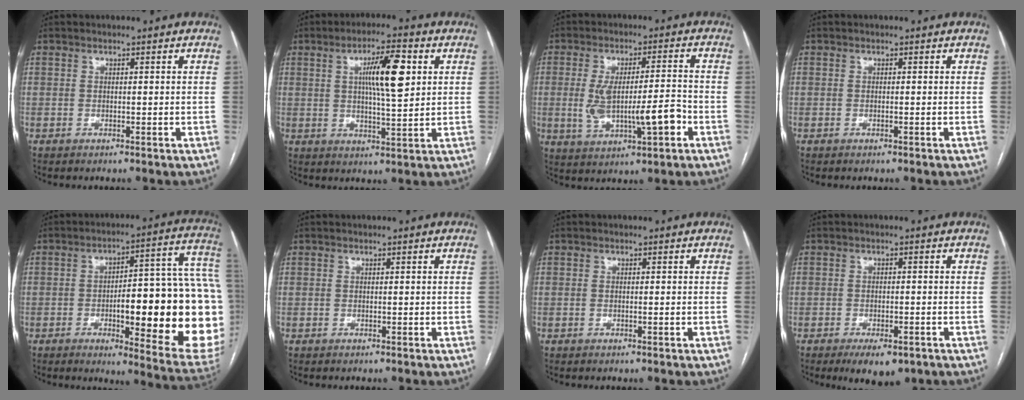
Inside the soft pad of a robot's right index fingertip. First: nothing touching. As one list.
[{"total": 9.5, "force": [2.6, 1.5, 9.0], "torque": [-0.152, 0.008, 0.043]}, {"total": 10.7, "force": [-2.1, 2.7, 10.1], "torque": [-0.190, 0.011, -0.023]}, {"total": 0.0}, {"total": 27.4, "force": [-3.9, 5.1, 26.6], "torque": [-0.265, 0.021, -0.045]}, {"total": 0.0}, {"total": 0.6, "force": [-0.1, 0.2, 0.6], "torque": [-0.011, -0.001, 0.000]}, {"total": 5.9, "force": [-3.8, 2.5, 3.8], "torque": [-0.053, -0.004, -0.051]}]